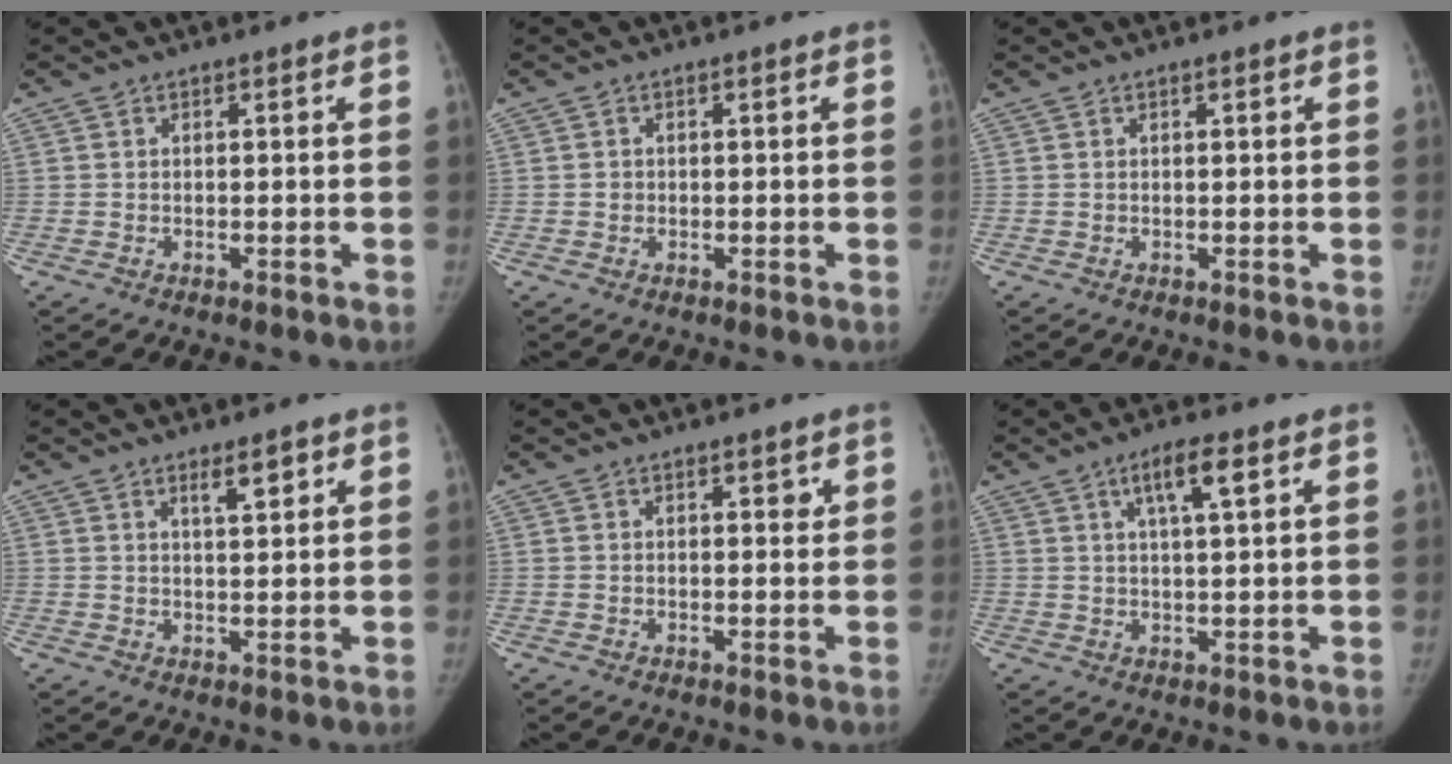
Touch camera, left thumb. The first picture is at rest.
{"total": 0.8, "force": [-0.1, 0.8, 0.2], "torque": [0.000, 0.002, -0.002]}
{"total": 0.0}
{"total": 3.8, "force": [2.3, 1.1, 2.8], "torque": [-0.037, -0.016, 0.038]}
{"total": 1.6, "force": [0.9, 0.8, 1.1], "torque": [-0.004, -0.002, 0.011]}
{"total": 5.8, "force": [2.7, 1.1, 5.0], "torque": [-0.087, -0.003, 0.047]}